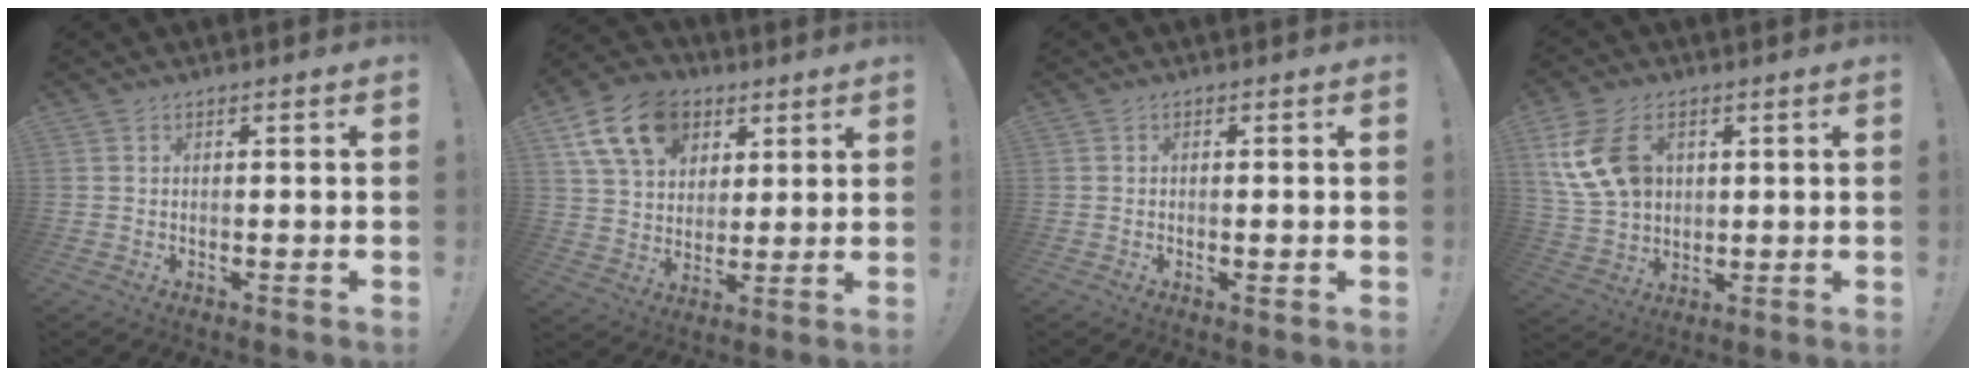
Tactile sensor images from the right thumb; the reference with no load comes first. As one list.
[{"total": 16.8, "force": [7.7, 12.0, 8.7], "torque": [-0.138, -0.030, 0.147]}, {"total": 1.0, "force": [-0.3, 0.3, 0.9], "torque": [-0.020, 0.003, -0.003]}, {"total": 15.5, "force": [5.1, 11.0, 9.7], "torque": [-0.187, -0.011, 0.103]}]